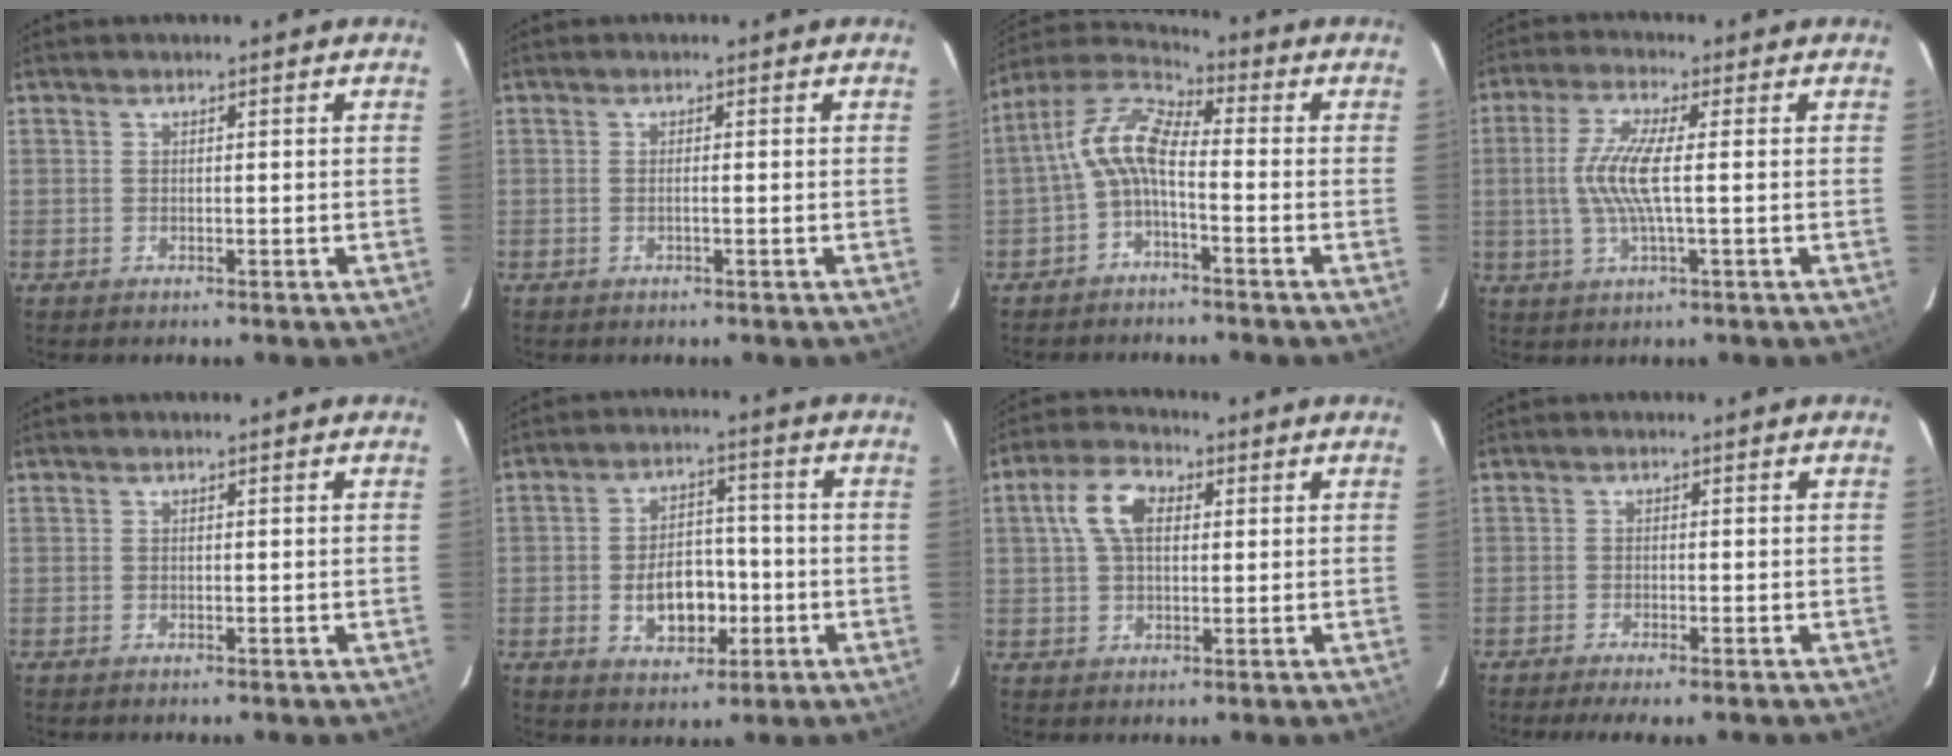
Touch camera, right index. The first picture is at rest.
{"total": 0.9, "force": [-0.3, -0.2, 0.8], "torque": [-0.015, 0.002, -0.006]}
{"total": 8.2, "force": [-1.9, 3.0, 7.4], "torque": [-0.167, 0.022, -0.042]}
{"total": 8.1, "force": [-0.1, 0.9, 8.1], "torque": [-0.166, 0.001, -0.002]}
{"total": 0.0}
{"total": 9.5, "force": [-2.4, 6.1, 6.8], "torque": [-0.129, 0.018, -0.024]}
{"total": 7.8, "force": [2.0, 4.6, 6.0], "torque": [-0.118, 0.024, 0.037]}
{"total": 3.6, "force": [-2.9, 0.1, 2.1], "torque": [-0.048, -0.016, -0.049]}